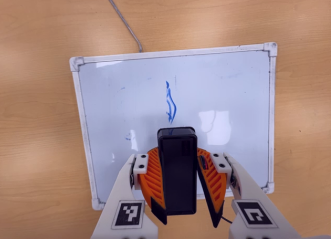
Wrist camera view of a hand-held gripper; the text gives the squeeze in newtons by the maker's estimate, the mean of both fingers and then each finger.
{"total": 9.2, "left": 9.5, "right": 8.8}